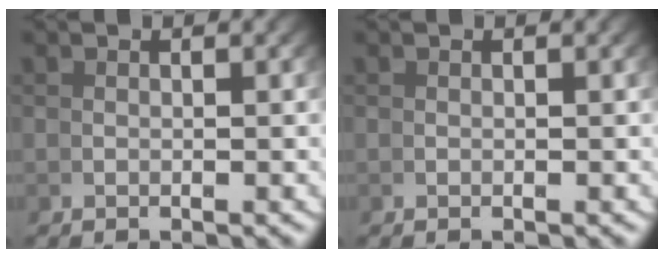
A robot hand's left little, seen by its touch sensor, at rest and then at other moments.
{"total": 0.0}